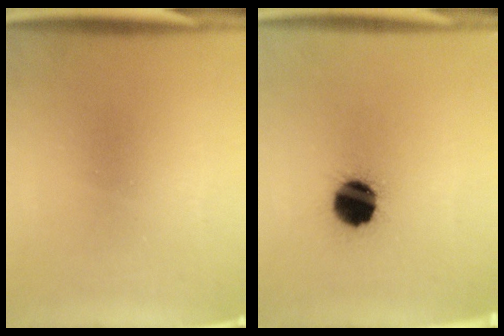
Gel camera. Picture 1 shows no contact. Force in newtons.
{"total": 12.5}